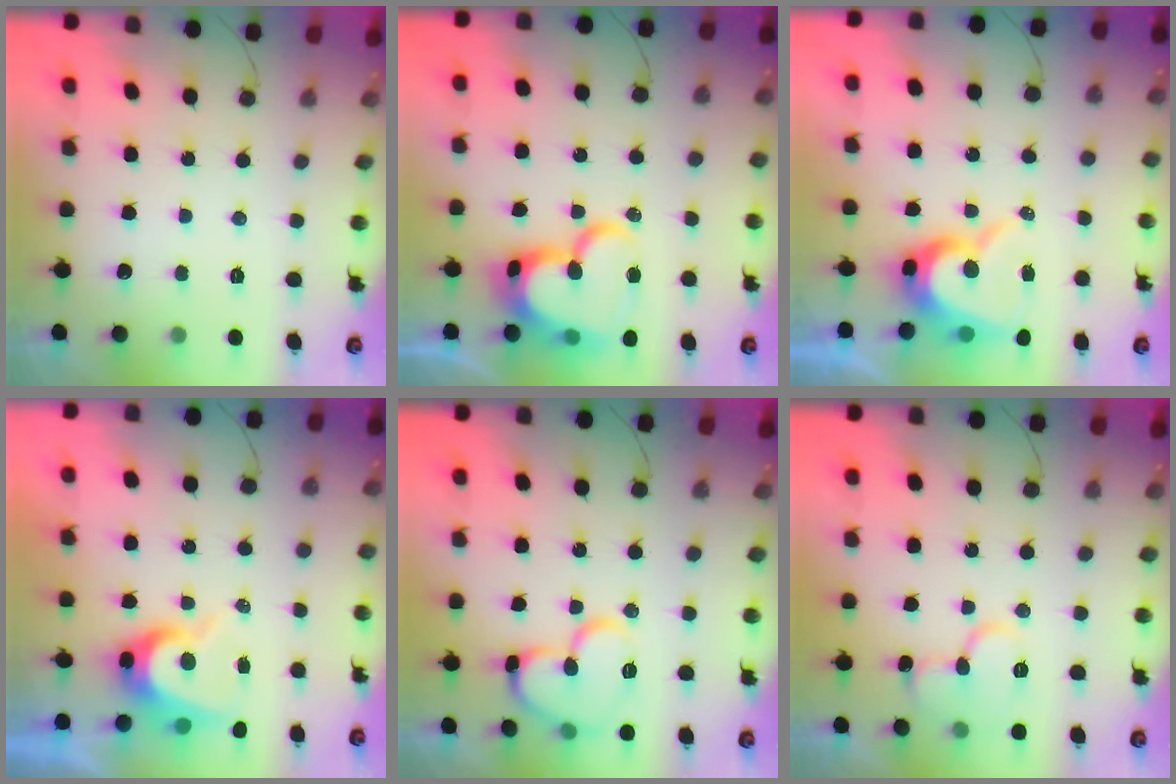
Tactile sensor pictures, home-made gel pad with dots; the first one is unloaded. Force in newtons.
{"total": 21.0, "press": 20.9, "slide": 2.2}
{"total": 11.4, "press": 11.3, "slide": 1.0}
{"total": 7.7, "press": 7.7, "slide": 0.4}
{"total": 14.1, "press": 13.9, "slide": 2.0}
{"total": 10.8, "press": 10.7, "slide": 1.3}